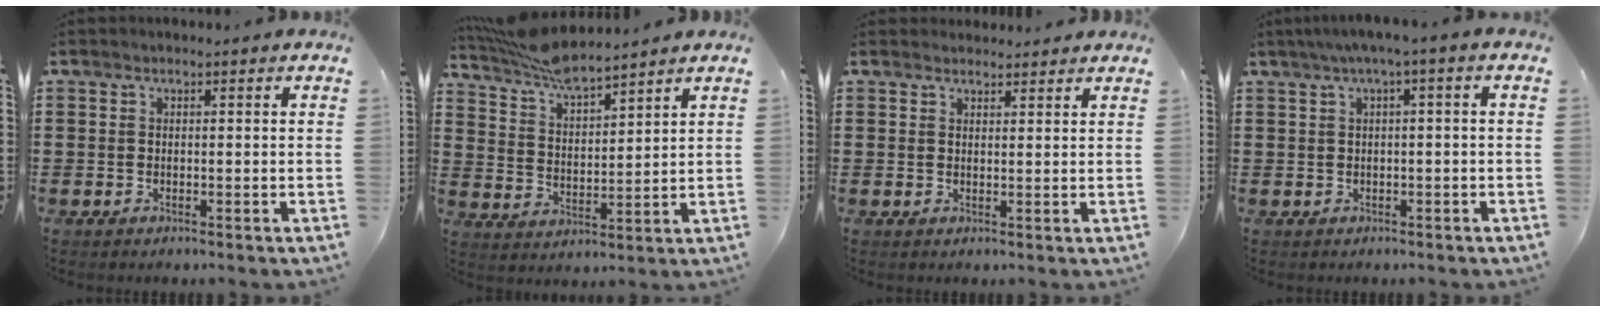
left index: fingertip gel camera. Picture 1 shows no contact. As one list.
[{"total": 7.3, "force": [6.6, 0.8, 3.0], "torque": [-0.080, -0.025, 0.120]}, {"total": 1.9, "force": [1.9, 0.5, 0.0], "torque": [-0.005, -0.001, 0.037]}, {"total": 2.1, "force": [-0.4, 0.0, 2.1], "torque": [-0.035, 0.000, -0.011]}]